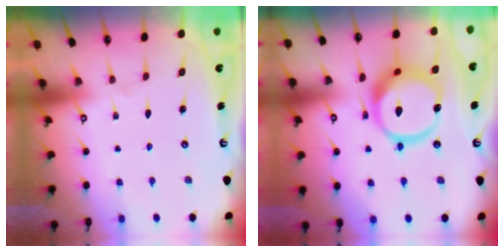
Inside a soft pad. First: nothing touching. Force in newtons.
{"total": 18.3, "press": 18.1, "slide": 2.1}